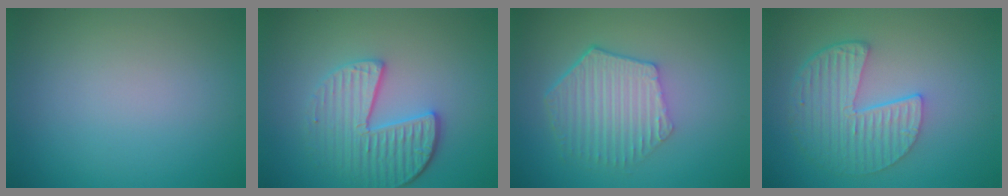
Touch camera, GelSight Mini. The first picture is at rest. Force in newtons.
{"total": 4.2, "press": 3.7, "slide": 2.0}
{"total": 5.6, "press": 4.1, "slide": 3.7}
{"total": 5.5, "press": 4.1, "slide": 3.6}